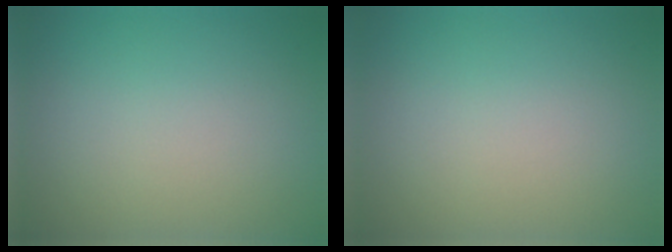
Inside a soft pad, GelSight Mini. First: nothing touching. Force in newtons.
{"total": 0.0}